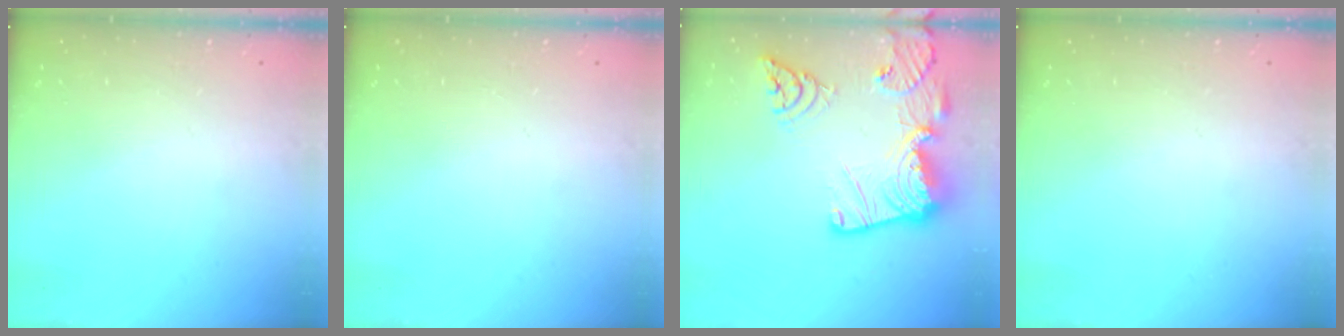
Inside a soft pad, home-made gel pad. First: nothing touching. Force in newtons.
{"total": 0.0}
{"total": 22.7, "press": 22.6, "slide": 2.4}
{"total": 0.0}